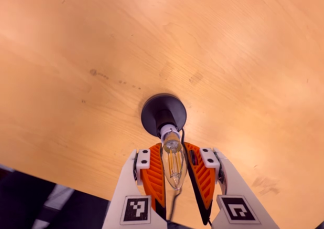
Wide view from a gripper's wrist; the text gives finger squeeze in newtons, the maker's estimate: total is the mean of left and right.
{"total": 12.2, "left": 11.3, "right": 13.1}